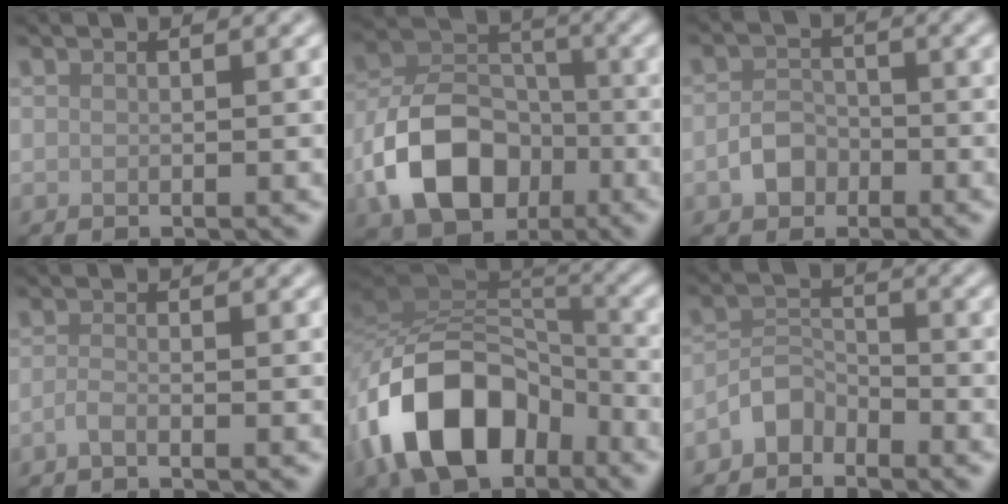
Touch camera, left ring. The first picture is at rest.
{"total": 9.7, "force": [-3.7, 6.9, 5.8], "torque": [-0.109, 0.002, -0.075]}
{"total": 2.8, "force": [-1.4, 2.1, 1.2], "torque": [-0.016, 0.005, -0.029]}
{"total": 1.1, "force": [-0.8, 0.3, 0.8], "torque": [-0.018, 0.001, -0.017]}
{"total": 12.2, "force": [-6.2, 7.5, 7.3], "torque": [-0.132, 0.004, -0.124]}
{"total": 2.9, "force": [-2.3, 1.6, 0.8], "torque": [-0.012, 0.011, -0.052]}